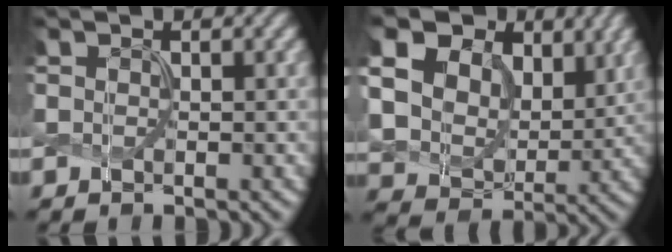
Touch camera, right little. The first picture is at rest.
{"total": 14.5, "force": [6.6, 11.0, 6.8], "torque": [-0.182, 0.018, 0.140]}